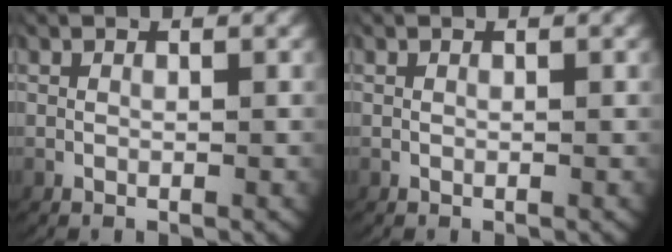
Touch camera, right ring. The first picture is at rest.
{"total": 0.0}